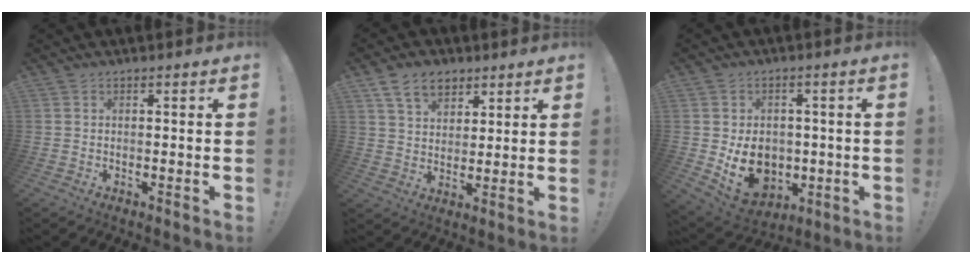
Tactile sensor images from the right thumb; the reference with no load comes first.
{"total": 10.3, "force": [6.2, 6.8, 4.6], "torque": [-0.072, -0.024, 0.120]}
{"total": 12.1, "force": [-1.5, 10.1, 6.5], "torque": [-0.116, -0.002, -0.016]}